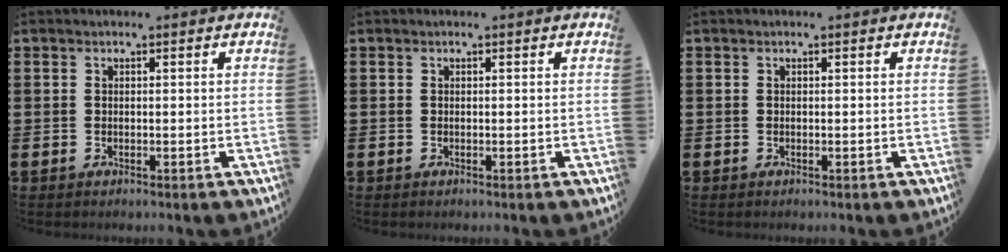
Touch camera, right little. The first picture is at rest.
{"total": 0.0}
{"total": 0.0}